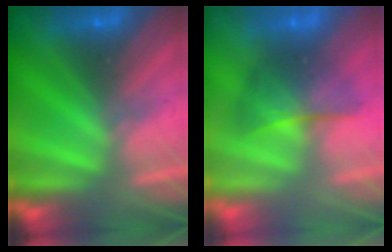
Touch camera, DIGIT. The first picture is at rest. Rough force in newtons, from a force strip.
{"total": 2.1}